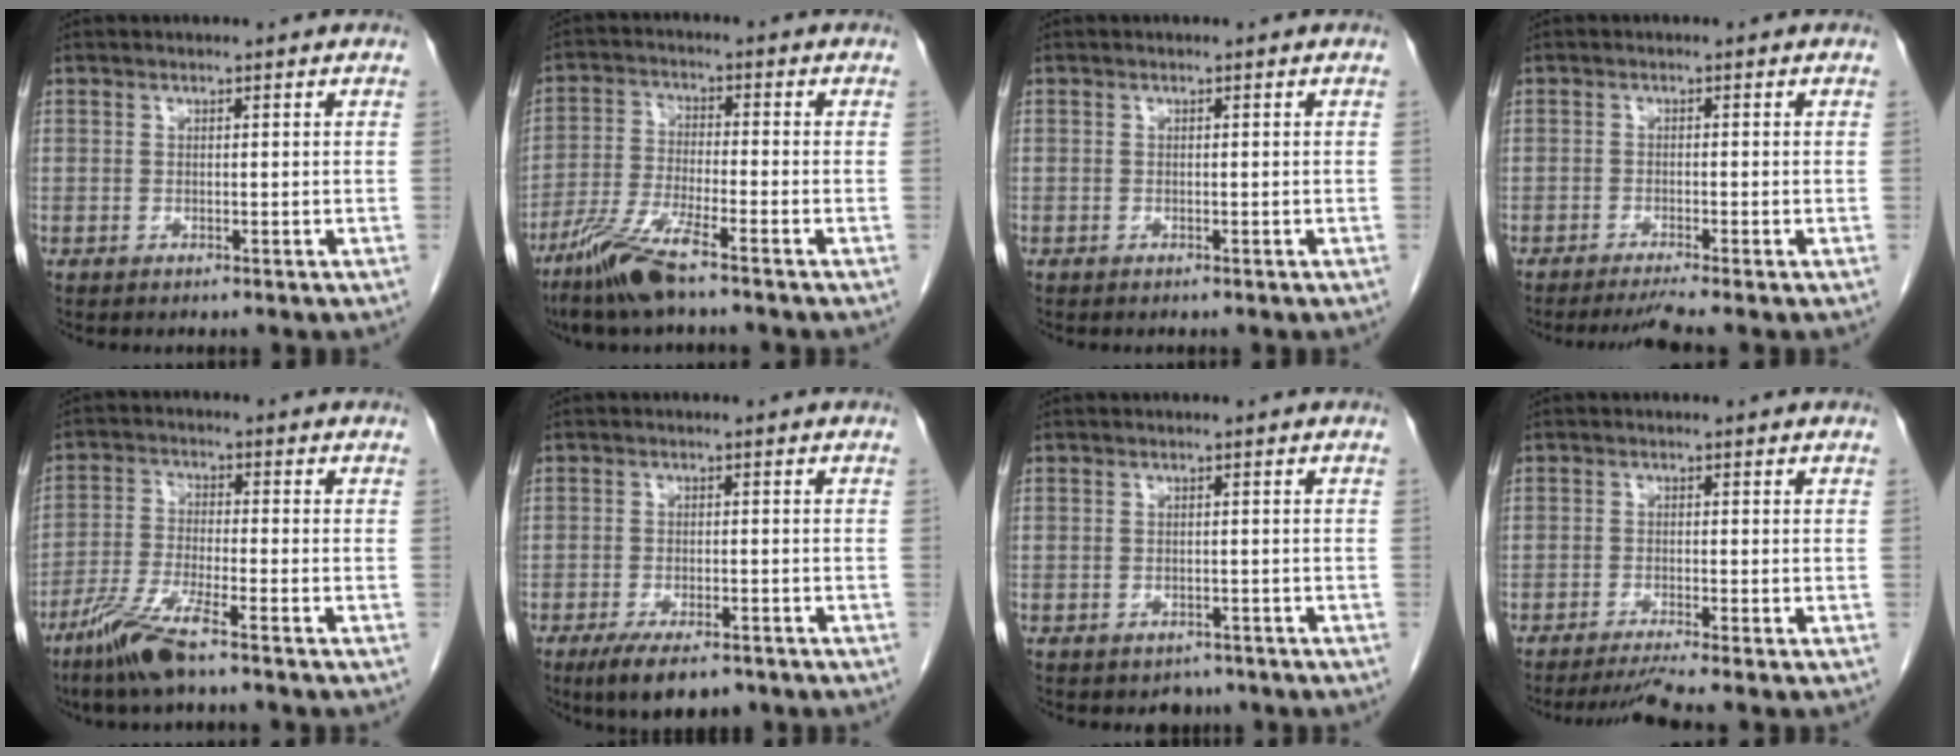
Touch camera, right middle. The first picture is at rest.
{"total": 8.6, "force": [-6.1, 0.4, 6.0], "torque": [-0.131, -0.023, -0.124]}
{"total": 0.0}
{"total": 3.0, "force": [-2.5, -1.2, 1.2], "torque": [-0.028, -0.014, -0.047]}
{"total": 7.9, "force": [-5.6, 0.2, 5.6], "torque": [-0.121, -0.022, -0.114]}
{"total": 5.9, "force": [-4.3, 1.9, 3.5], "torque": [-0.061, -0.009, -0.066]}
{"total": 2.1, "force": [-1.6, 1.3, 0.3], "torque": [-0.007, 0.002, -0.020]}
{"total": 3.5, "force": [-2.9, -1.6, 1.3], "torque": [-0.031, -0.018, -0.055]}